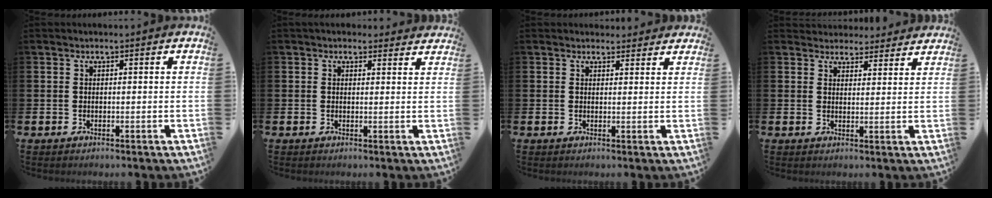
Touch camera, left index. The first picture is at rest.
{"total": 1.8, "force": [1.6, 0.8, 0.1], "torque": [0.006, -0.002, 0.028]}
{"total": 2.2, "force": [2.0, 0.8, -0.1], "torque": [0.018, -0.010, 0.032]}
{"total": 3.7, "force": [3.5, 1.1, -0.2], "torque": [0.004, -0.020, 0.062]}